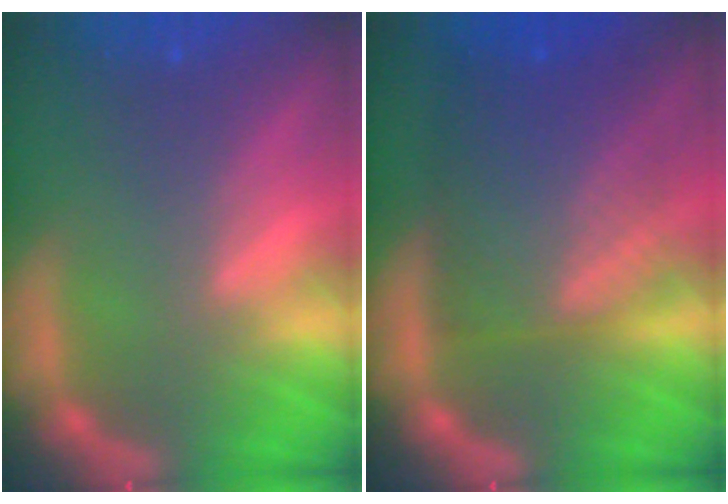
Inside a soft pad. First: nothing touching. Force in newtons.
{"total": 9.5}